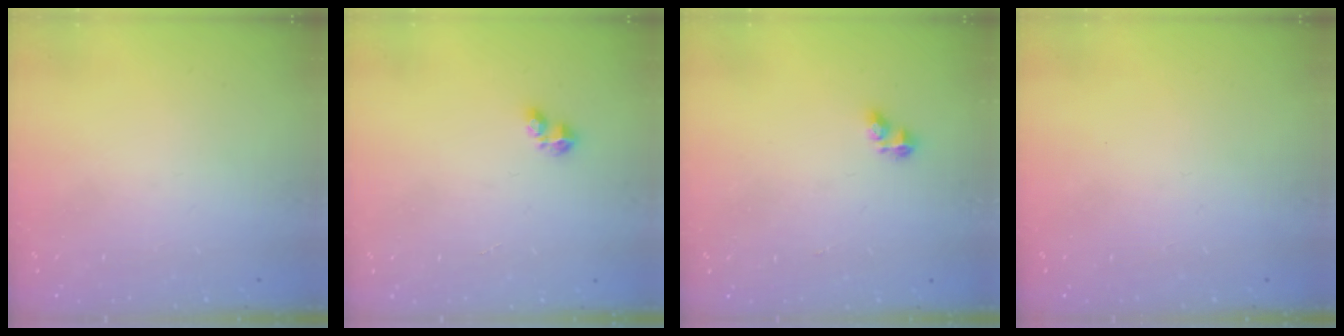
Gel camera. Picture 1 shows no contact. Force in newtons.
{"total": 3.1, "press": 3.0, "slide": 0.5}
{"total": 3.2, "press": 3.2, "slide": 0.5}
{"total": 0.0}